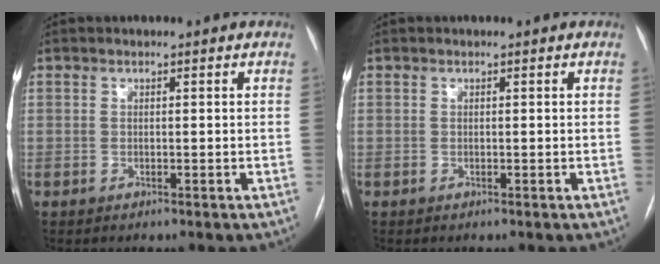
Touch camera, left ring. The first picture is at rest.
{"total": 0.0}